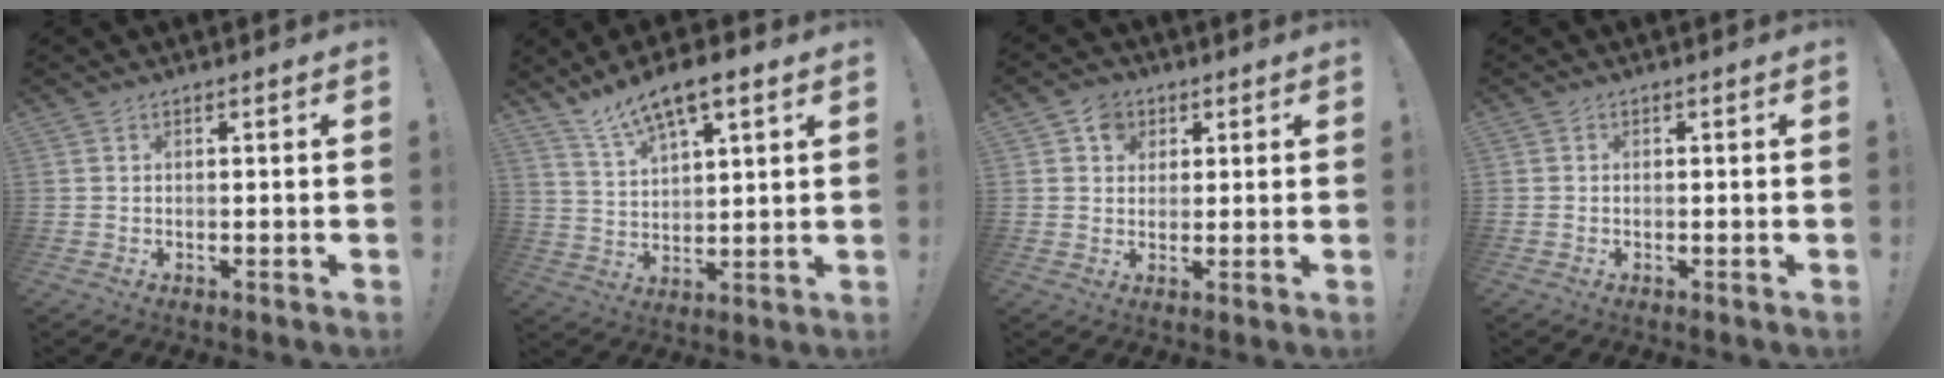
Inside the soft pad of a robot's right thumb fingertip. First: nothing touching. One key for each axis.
{"total": 10.4, "fx": 8.0, "fy": 3.2, "fz": 5.8, "tx": -0.107, "ty": -0.041, "tz": 0.144}
{"total": 6.1, "fx": 2.6, "fy": 5.2, "fz": 1.9, "tx": -0.011, "ty": -0.011, "tz": 0.047}
{"total": 0.0}